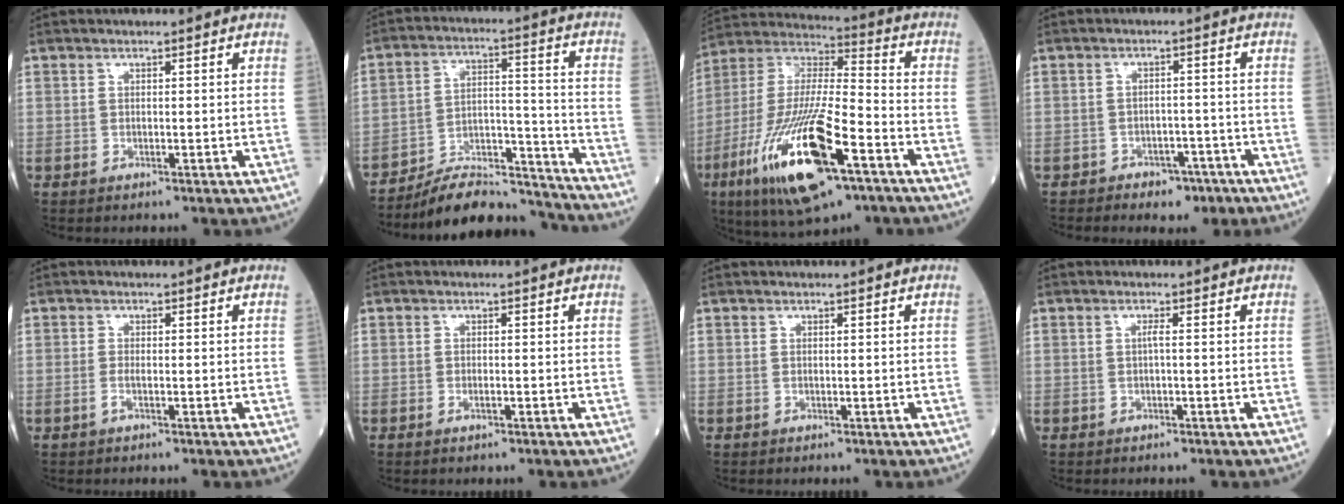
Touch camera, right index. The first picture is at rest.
{"total": 14.2, "force": [-13.7, 2.4, 2.9], "torque": [-0.035, 0.042, -0.222]}
{"total": 22.8, "force": [-10.2, 5.1, 19.8], "torque": [-0.425, -0.042, -0.181]}
{"total": 4.5, "force": [-3.1, 2.7, 1.7], "torque": [-0.019, 0.009, -0.040]}
{"total": 1.1, "force": [-0.4, 0.2, 1.0], "torque": [-0.022, -0.001, -0.008]}
{"total": 1.0, "force": [-0.5, 0.3, 0.9], "torque": [-0.019, -0.001, -0.007]}
{"total": 0.0}
{"total": 0.7, "force": [-0.1, -0.1, 0.7], "torque": [-0.013, 0.001, -0.003]}